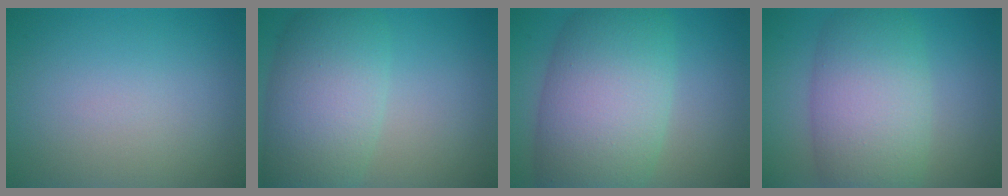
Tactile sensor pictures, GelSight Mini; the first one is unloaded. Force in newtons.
{"total": 8.2, "press": 8.2, "slide": 0.3}
{"total": 11.4, "press": 11.4, "slide": 0.5}
{"total": 8.5, "press": 8.5, "slide": 0.4}